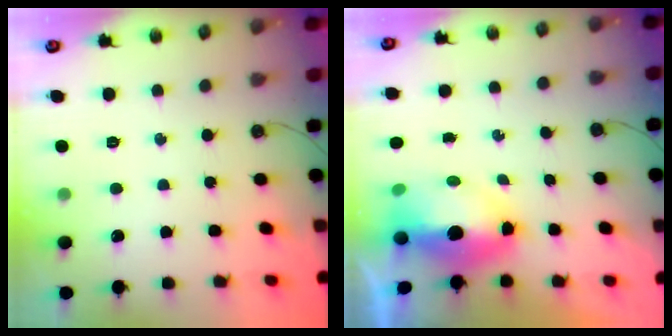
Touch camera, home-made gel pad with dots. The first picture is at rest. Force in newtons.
{"total": 9.5, "press": 9.5, "slide": 1.0}